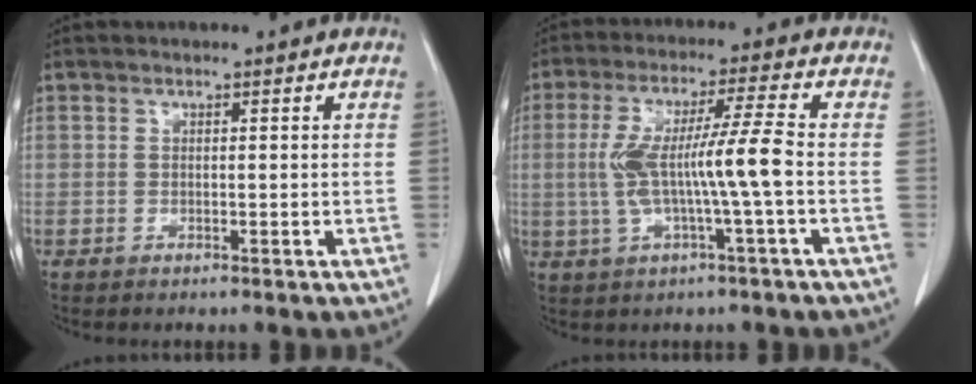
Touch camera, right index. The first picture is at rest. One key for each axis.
{"total": 9.4, "fx": -1.0, "fy": -0.4, "fz": 9.4, "tx": -0.187, "ty": 0.016, "tz": -0.018}